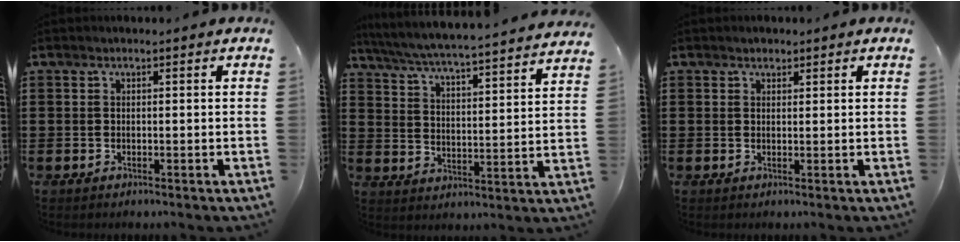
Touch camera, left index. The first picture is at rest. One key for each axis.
{"total": 5.0, "fx": 4.6, "fy": -0.8, "fz": 1.6, "tx": -0.053, "ty": -0.043, "tz": 0.071}
{"total": 0.8, "fx": 0.7, "fy": 0.5, "fz": 0.1, "tx": -0.004, "ty": 0.004, "tz": 0.012}